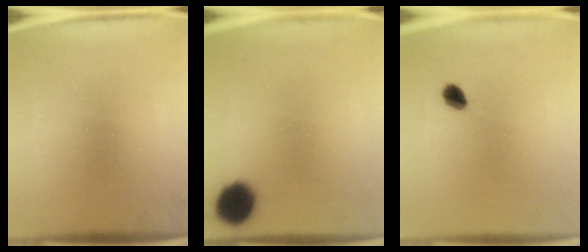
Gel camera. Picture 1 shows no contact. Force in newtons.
{"total": 10.1}
{"total": 2.9}